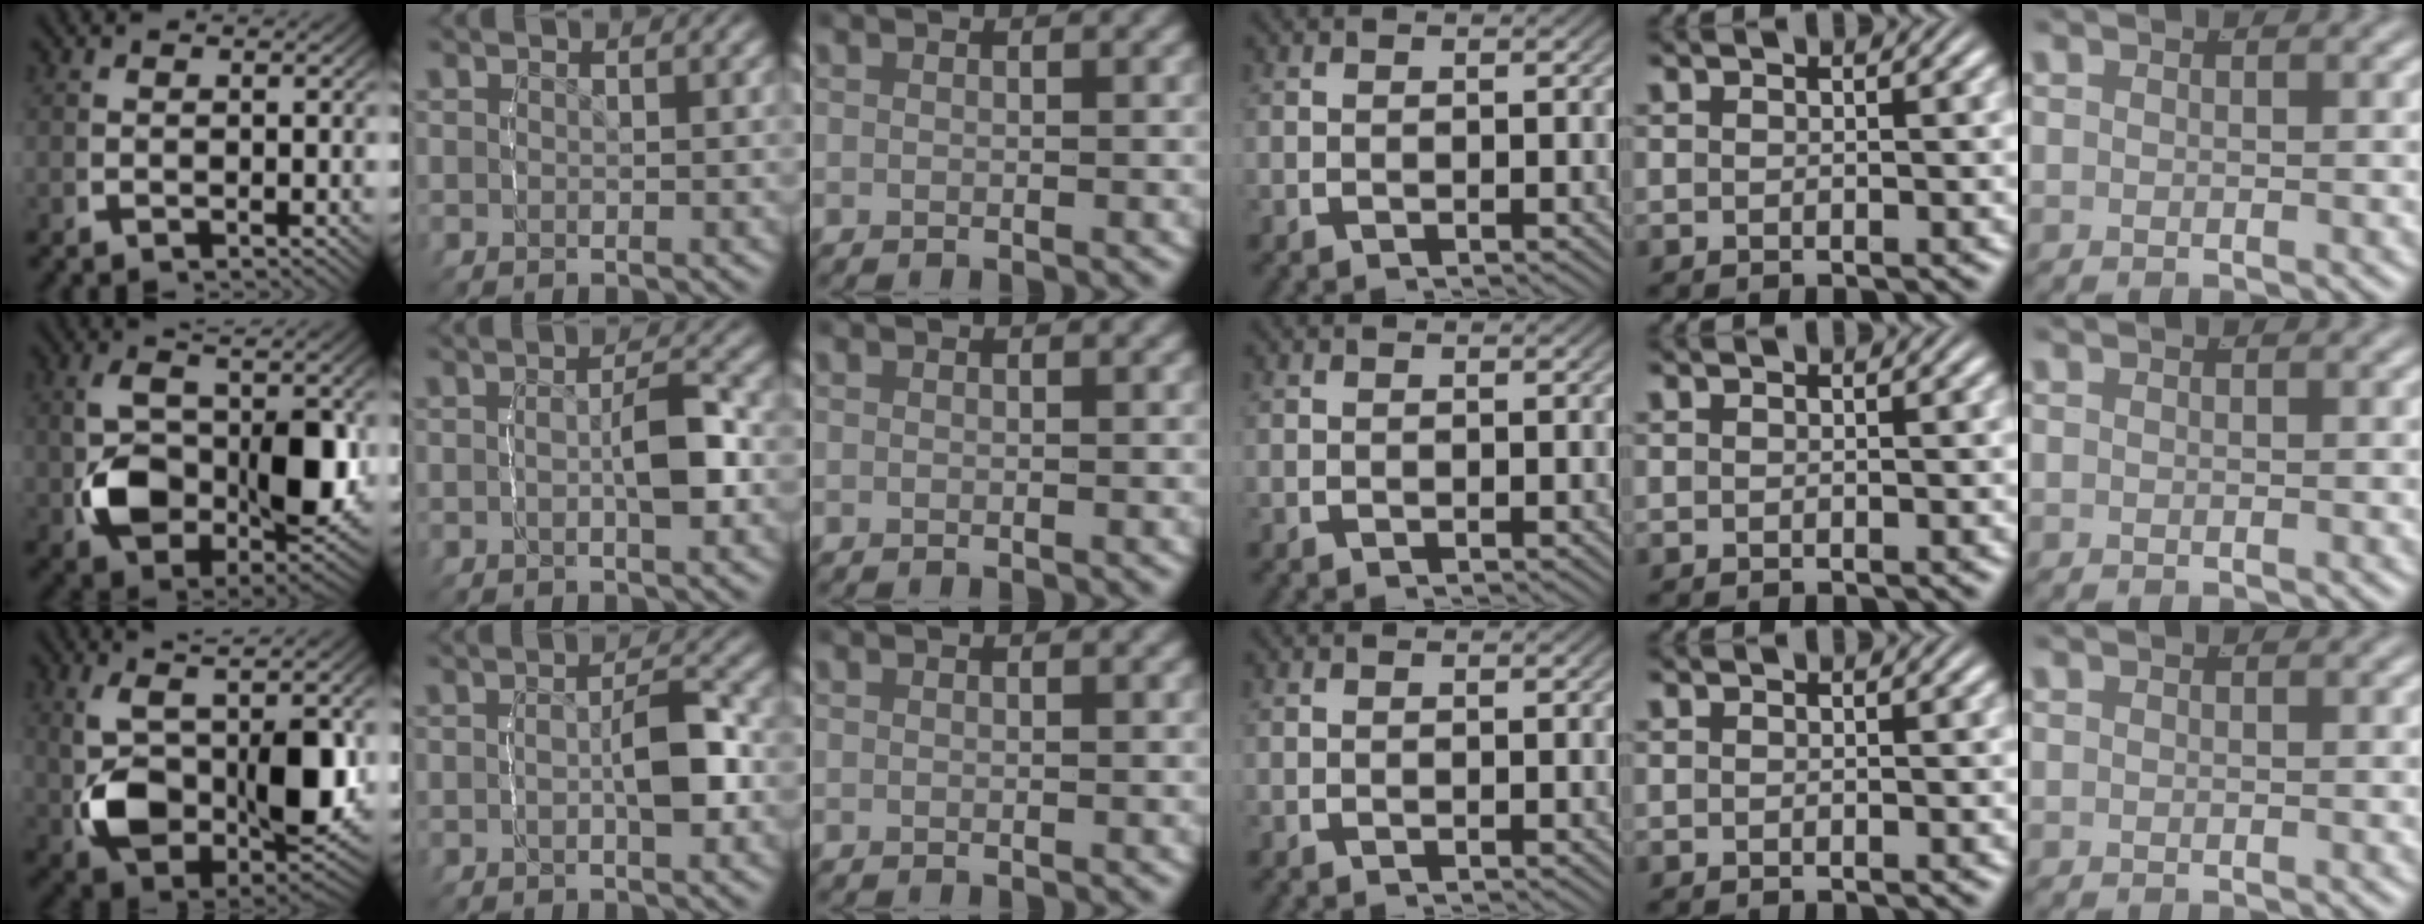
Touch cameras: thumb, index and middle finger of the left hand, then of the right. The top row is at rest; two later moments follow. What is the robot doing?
{"motion": "lift_and_place", "object": "stress ball aka squeeze ball"}